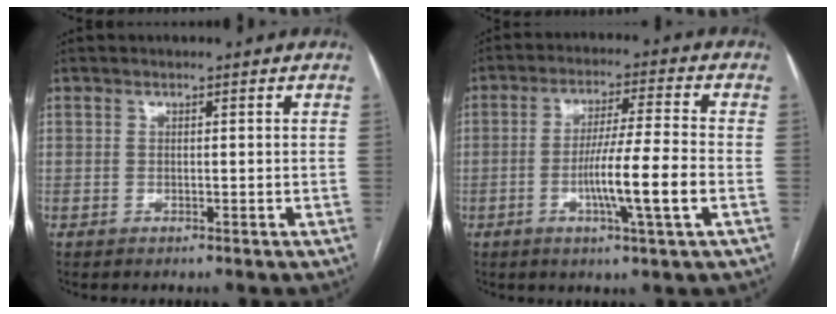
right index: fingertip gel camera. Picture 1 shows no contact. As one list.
[{"total": 10.1, "force": [-2.7, -0.9, 9.7], "torque": [-0.175, -0.008, -0.051]}]